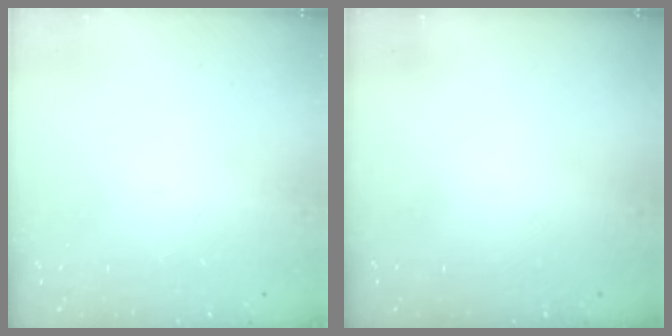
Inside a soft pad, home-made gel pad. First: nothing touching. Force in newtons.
{"total": 0.0}